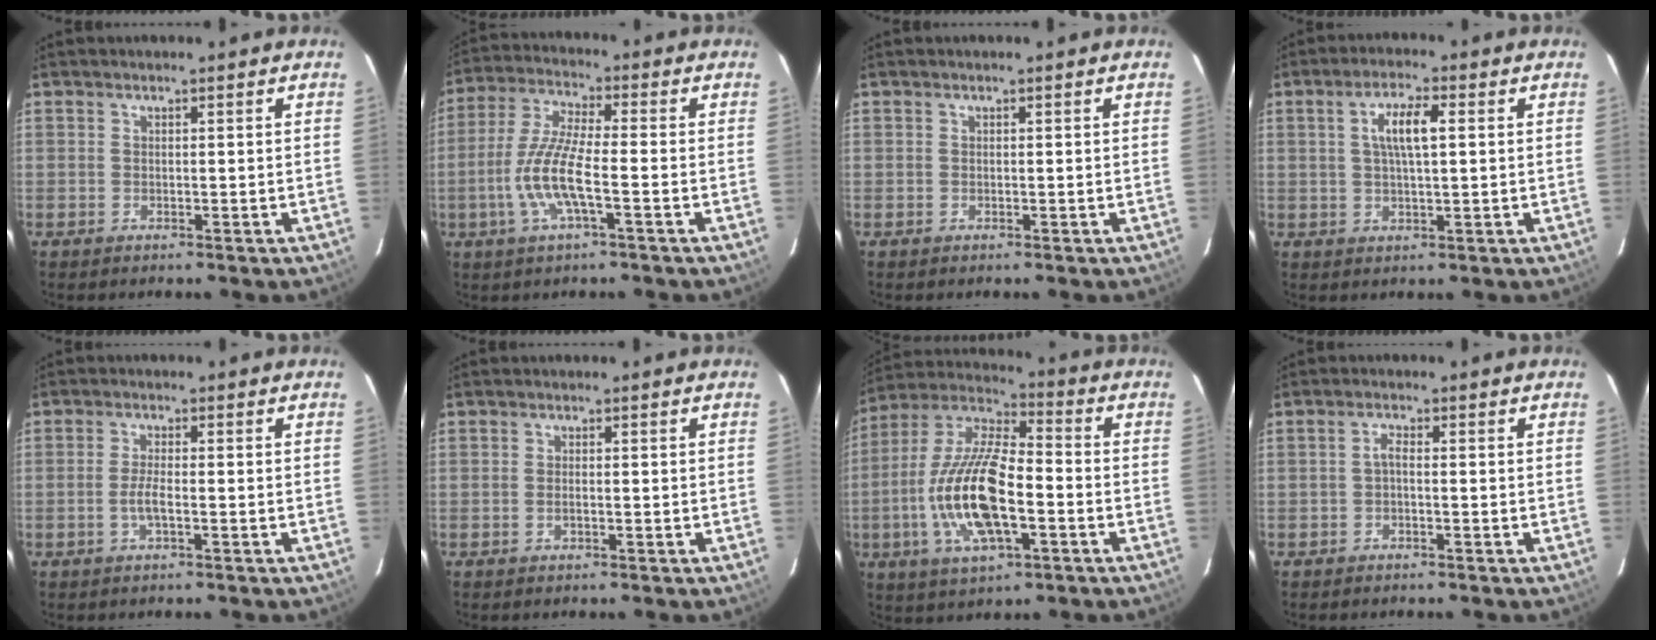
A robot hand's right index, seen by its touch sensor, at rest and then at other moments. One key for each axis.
{"total": 10.5, "fx": -3.2, "fy": 1.7, "fz": 9.8, "tx": -0.211, "ty": -0.003, "tz": -0.064}
{"total": 0.0}
{"total": 5.8, "fx": 1.3, "fy": 1.5, "fz": 5.4, "tx": -0.101, "ty": 0.008, "tz": 0.026}
{"total": 2.9, "fx": -1.1, "fy": 0.4, "fz": 2.7, "tx": -0.057, "ty": 0.000, "tz": -0.022}
{"total": 1.2, "fx": -0.5, "fy": 0.5, "fz": 1.0, "tx": -0.021, "ty": 0.001, "tz": -0.009}
{"total": 18.9, "fx": -4.6, "fy": 6.5, "fz": 17.2, "tx": -0.351, "ty": -0.008, "tz": -0.092}
{"total": 1.3, "fx": -0.6, "fy": 0.3, "fz": 1.1, "tx": -0.024, "ty": 0.006, "tz": -0.012}